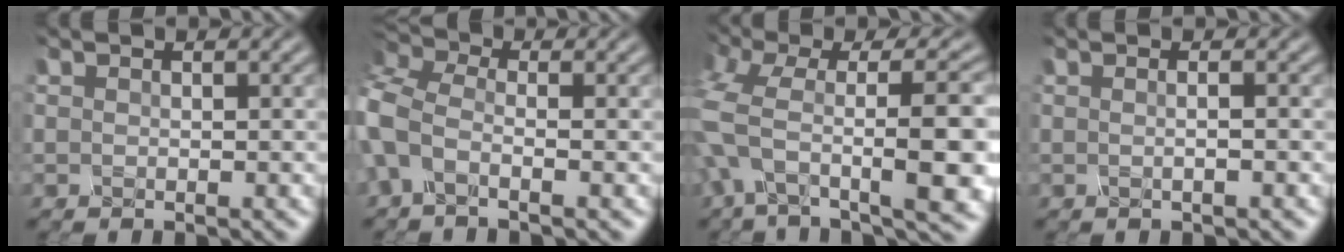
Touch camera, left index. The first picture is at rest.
{"total": 5.6, "force": [-1.4, 3.5, 4.2], "torque": [-0.127, 0.010, -0.048]}
{"total": 10.2, "force": [-1.5, 3.6, 9.5], "torque": [-0.169, -0.008, -0.019]}
{"total": 2.8, "force": [0.6, 1.4, 2.3], "torque": [-0.018, 0.022, -0.024]}